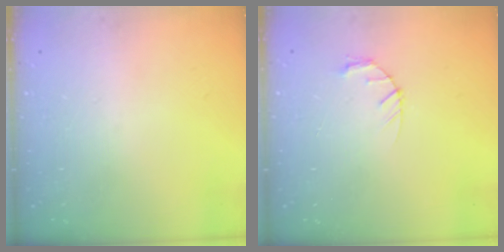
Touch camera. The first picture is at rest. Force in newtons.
{"total": 3.3, "press": 3.3, "slide": 0.5}